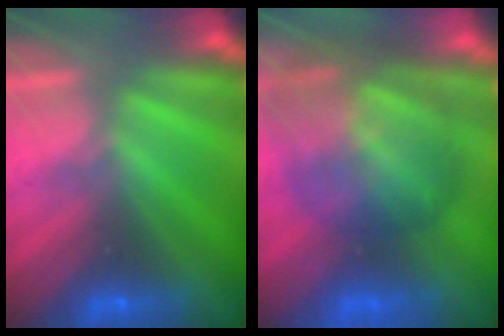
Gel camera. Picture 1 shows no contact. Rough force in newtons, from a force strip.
{"total": 7.7}